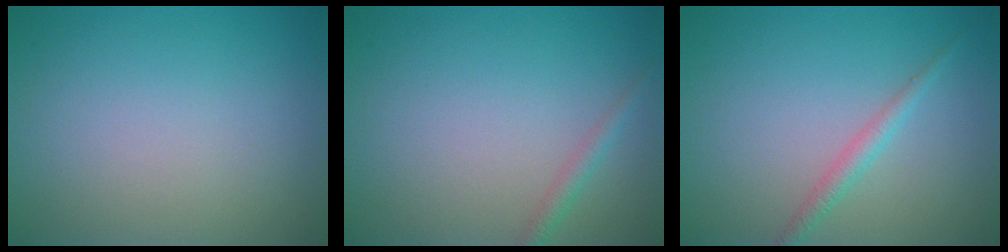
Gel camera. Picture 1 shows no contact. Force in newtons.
{"total": 1.2, "press": 1.2, "slide": 0.1}
{"total": 1.6, "press": 1.6, "slide": 0.1}